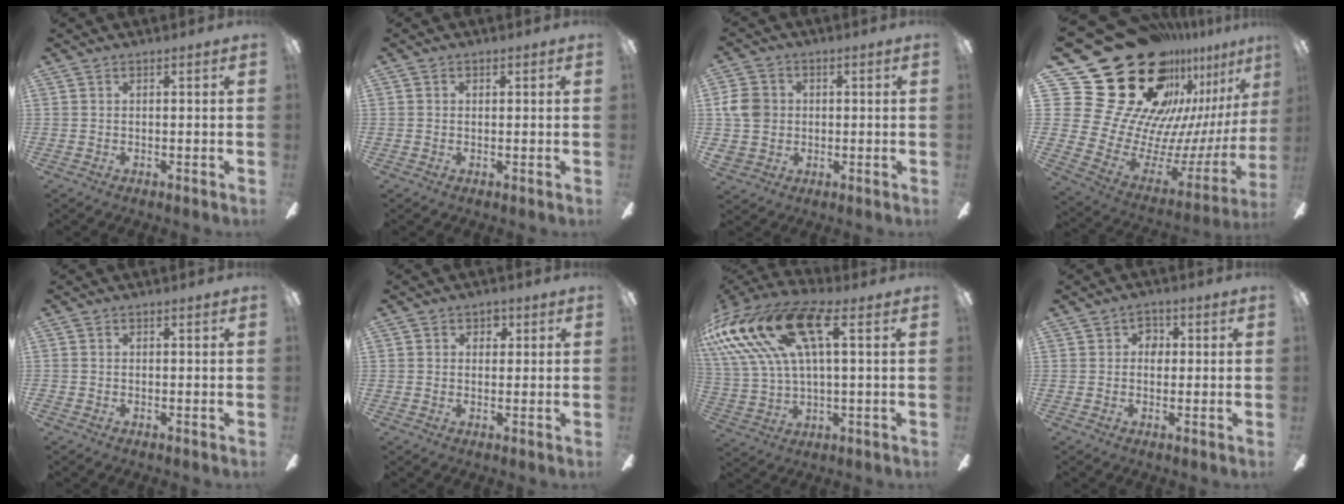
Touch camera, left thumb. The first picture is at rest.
{"total": 0.7, "force": [0.1, 0.6, 0.3], "torque": [0.003, 0.001, -0.001]}
{"total": 7.7, "force": [0.8, 7.0, 3.1], "torque": [-0.060, 0.018, 0.020]}
{"total": 37.1, "force": [22.5, 21.1, 20.5], "torque": [-0.323, -0.209, 0.476]}
{"total": 0.5, "force": [-0.3, 0.3, 0.2], "torque": [-0.003, 0.002, -0.007]}
{"total": 2.7, "force": [0.7, 2.4, 1.2], "torque": [-0.009, 0.004, 0.009]}
{"total": 21.9, "force": [7.6, 10.5, 17.6], "torque": [-0.364, -0.013, 0.130]}
{"total": 3.3, "force": [0.0, 2.7, 1.9], "torque": [-0.012, 0.002, -0.006]}